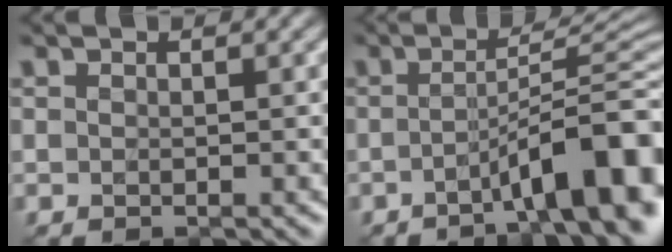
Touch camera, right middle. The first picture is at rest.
{"total": 8.6, "force": [-3.6, 1.5, 7.7], "torque": [-0.102, 0.019, -0.061]}